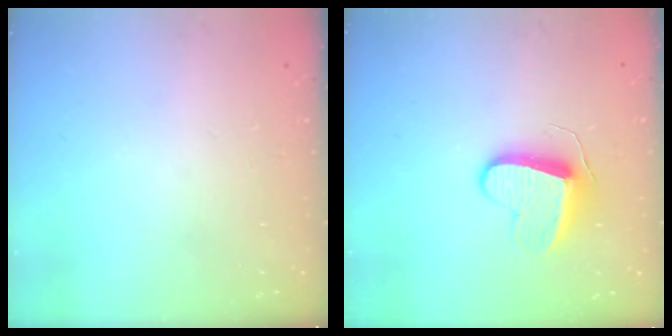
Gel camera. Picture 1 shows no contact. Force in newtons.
{"total": 9.3, "press": 9.3, "slide": 0.1}